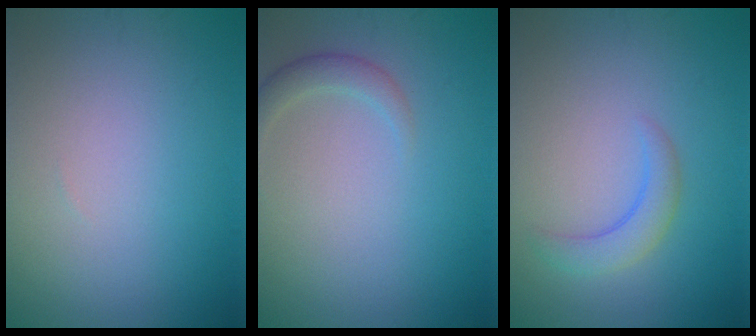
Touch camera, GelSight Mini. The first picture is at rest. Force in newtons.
{"total": 1.7, "press": 1.7, "slide": 0.1}
{"total": 2.3, "press": 2.3, "slide": 0.4}